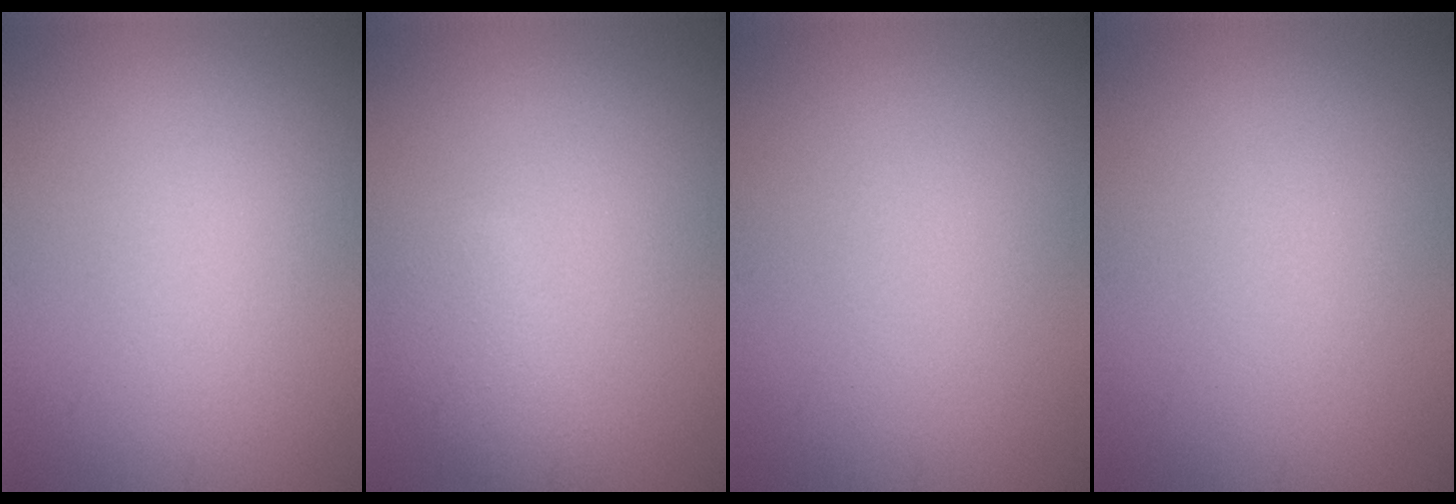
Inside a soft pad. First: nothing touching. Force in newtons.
{"total": 2.2, "press": 2.1, "slide": 0.2}
{"total": 0.0}
{"total": 0.0}